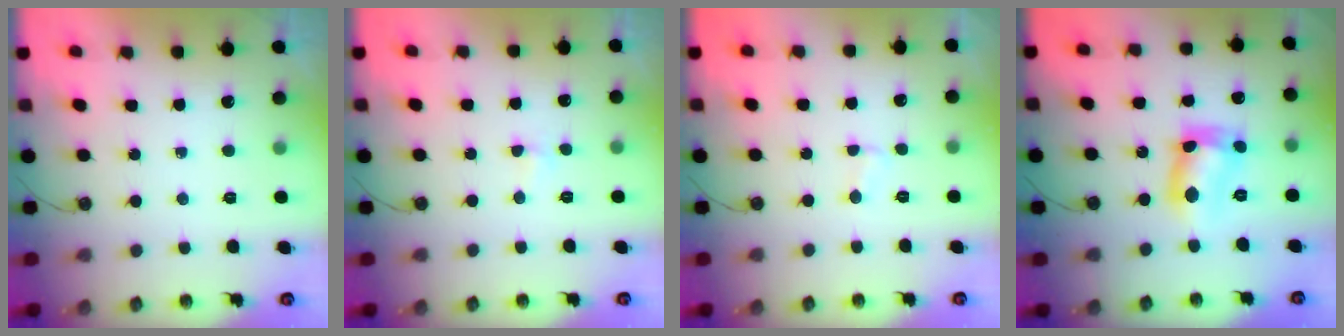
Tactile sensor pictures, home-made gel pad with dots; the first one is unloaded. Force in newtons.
{"total": 2.8, "press": 2.7, "slide": 0.5}
{"total": 2.3, "press": 2.3, "slide": 0.2}
{"total": 12.2, "press": 12.2, "slide": 0.8}